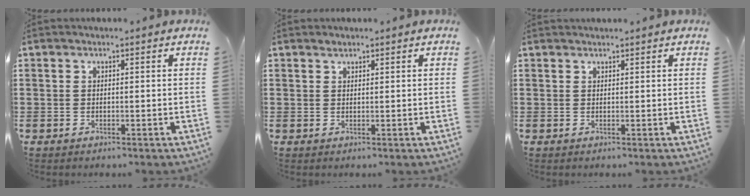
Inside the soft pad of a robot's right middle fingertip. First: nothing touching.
{"total": 0.9, "force": [0.9, 0.2, 0.1], "torque": [-0.005, 0.000, 0.017]}
{"total": 1.0, "force": [0.9, -0.2, 0.1], "torque": [-0.003, -0.002, 0.018]}